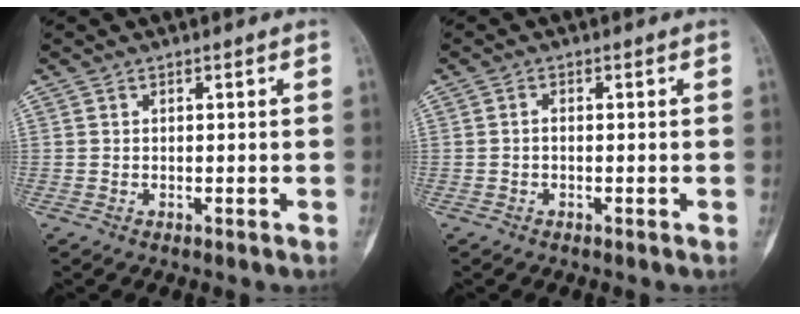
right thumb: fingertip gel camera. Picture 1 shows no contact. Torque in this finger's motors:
{"motor_torque": [-0.19, -0.19, 0.27, 0.19, -0.06]}